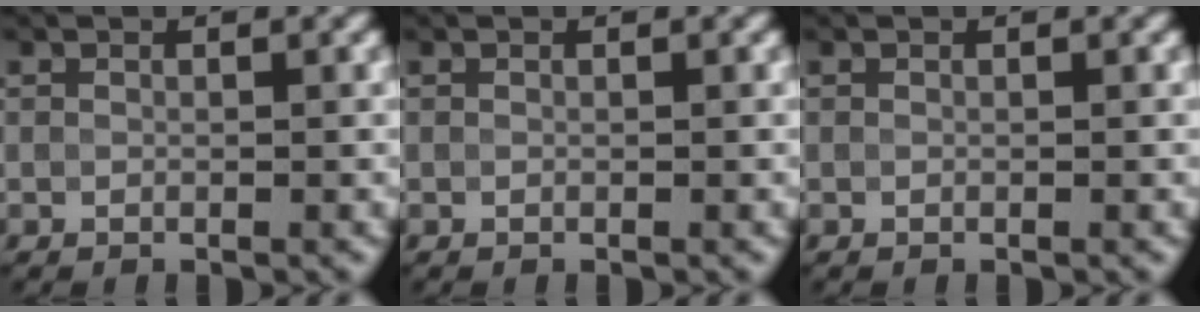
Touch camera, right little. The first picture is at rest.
{"total": 0.0}
{"total": 0.0}